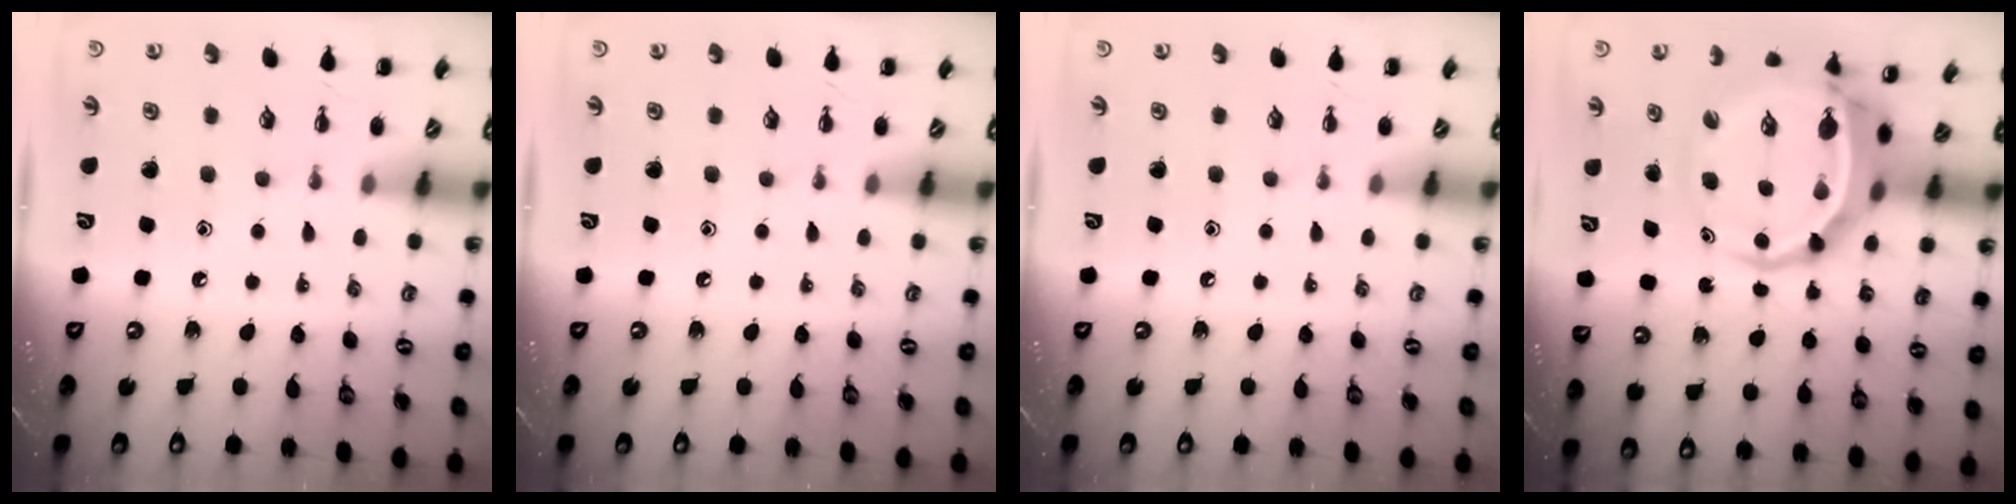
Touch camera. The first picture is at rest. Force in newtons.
{"total": 0.0}
{"total": 0.0}
{"total": 7.3, "press": 7.1, "slide": 1.8}